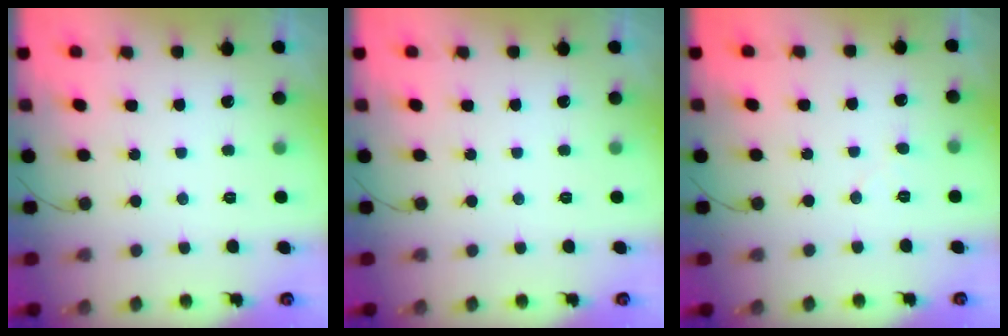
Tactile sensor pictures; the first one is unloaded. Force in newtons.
{"total": 0.0}
{"total": 4.5, "press": 4.5, "slide": 0.4}